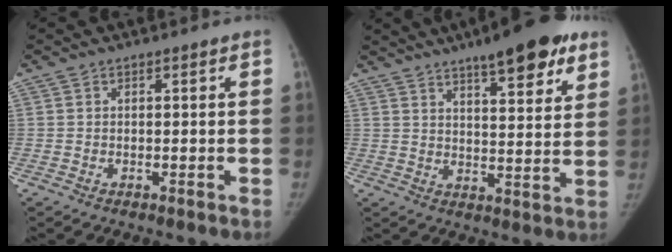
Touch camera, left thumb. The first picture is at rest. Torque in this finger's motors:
{"motor_torque": [0.91, -0.24, 1.37, -1.29, 0.15]}